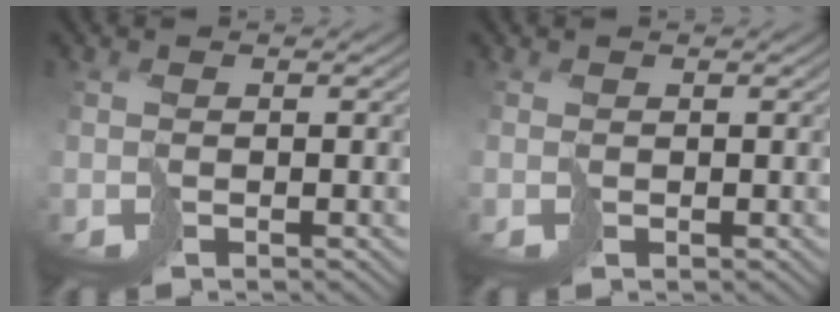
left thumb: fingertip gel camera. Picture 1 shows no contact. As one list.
[{"total": 0.0}]